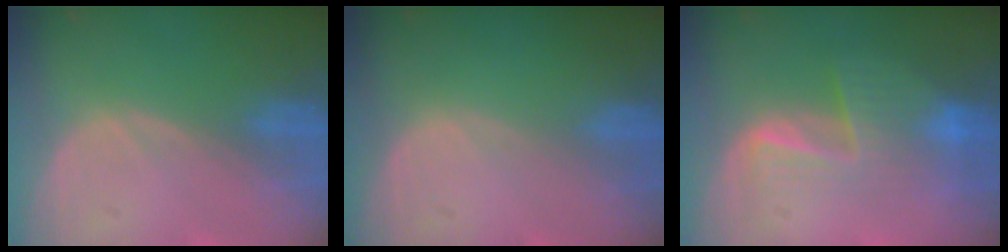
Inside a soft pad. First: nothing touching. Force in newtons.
{"total": 0.0}
{"total": 6.7, "press": 6.3, "slide": 2.2}